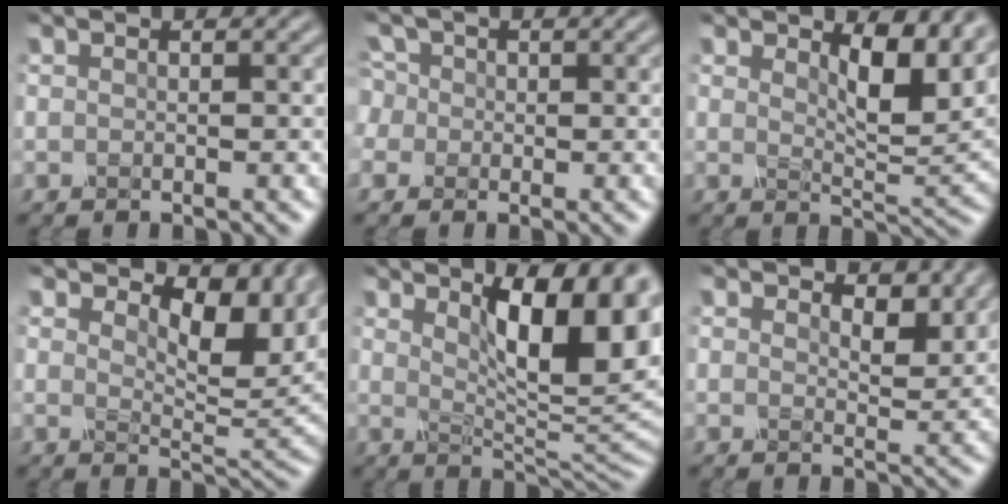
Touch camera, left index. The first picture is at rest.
{"total": 3.5, "force": [0.7, 3.2, 1.4], "torque": [-0.036, 0.021, -0.011]}
{"total": 5.3, "force": [2.6, 2.2, 4.1], "torque": [-0.063, -0.011, 0.035]}
{"total": 8.3, "force": [3.7, 3.9, 6.3], "torque": [-0.094, -0.002, 0.058]}
{"total": 10.8, "force": [3.5, 3.7, 9.5], "torque": [-0.119, -0.006, 0.055]}
{"total": 2.4, "force": [1.7, 1.1, 1.2], "torque": [-0.025, -0.007, 0.021]}